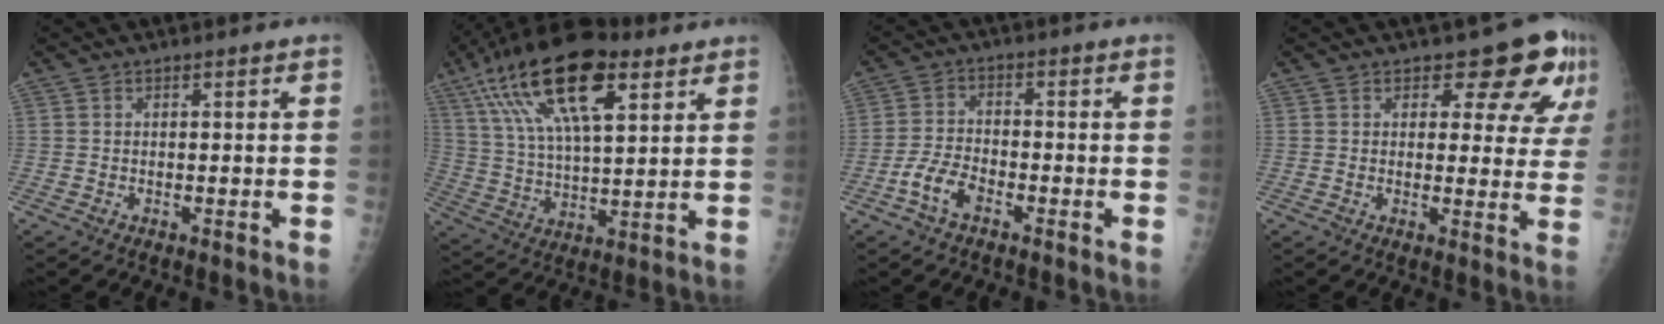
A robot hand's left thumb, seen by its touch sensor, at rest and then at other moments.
{"total": 21.4, "force": [10.6, 8.5, 16.6], "torque": [-0.296, -0.011, 0.188]}
{"total": 5.6, "force": [-3.1, 3.0, 3.5], "torque": [-0.070, 0.018, -0.062]}
{"total": 9.6, "force": [6.0, 4.8, 5.7], "torque": [-0.029, -0.034, 0.062]}